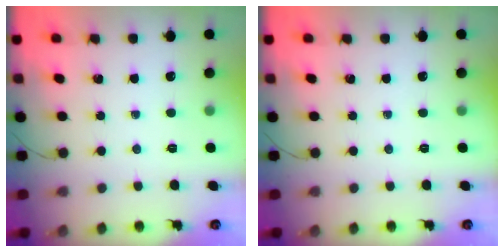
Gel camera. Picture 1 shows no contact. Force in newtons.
{"total": 0.0}